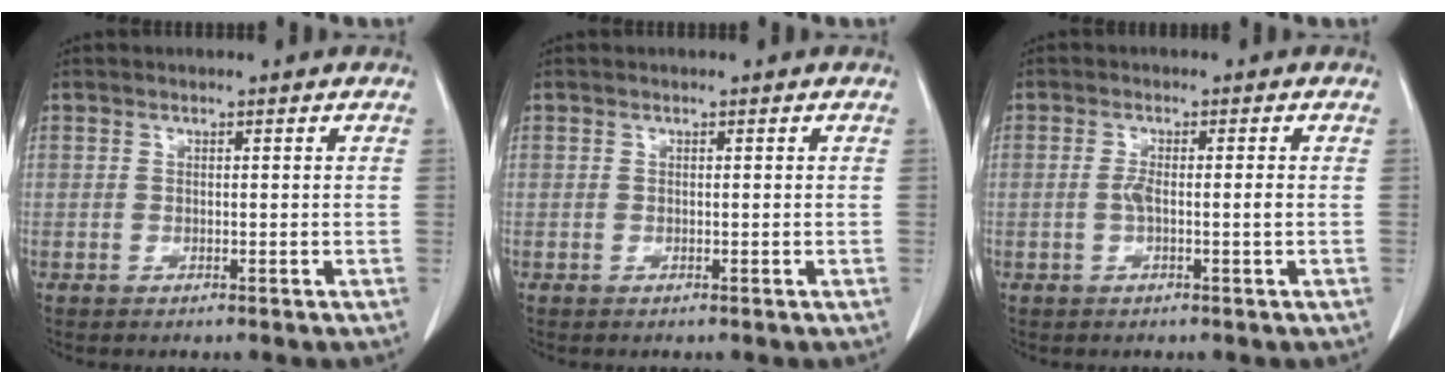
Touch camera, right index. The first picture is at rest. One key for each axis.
{"total": 0.0}
{"total": 2.4, "fx": -0.4, "fy": 0.1, "fz": 2.4, "tx": -0.046, "ty": 0.000, "tz": -0.007}